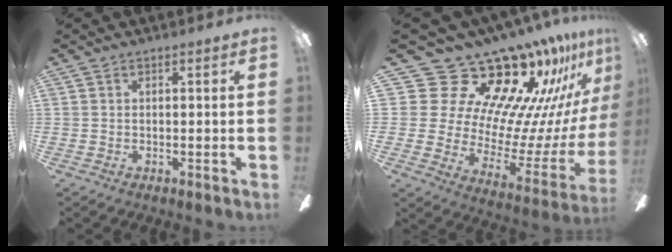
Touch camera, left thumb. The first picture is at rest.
{"total": 24.7, "force": [19.1, 11.3, 10.9], "torque": [-0.140, -0.189, 0.365]}